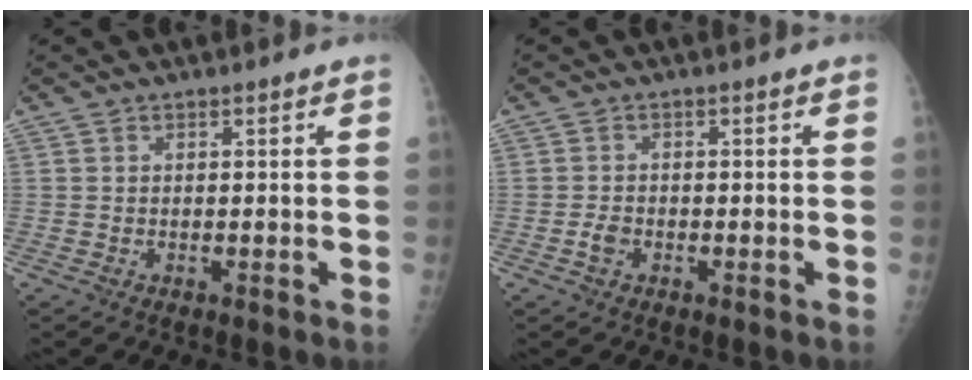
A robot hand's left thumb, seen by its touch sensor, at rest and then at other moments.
{"total": 2.1, "force": [-0.9, 1.4, 1.2], "torque": [-0.023, 0.004, -0.017]}